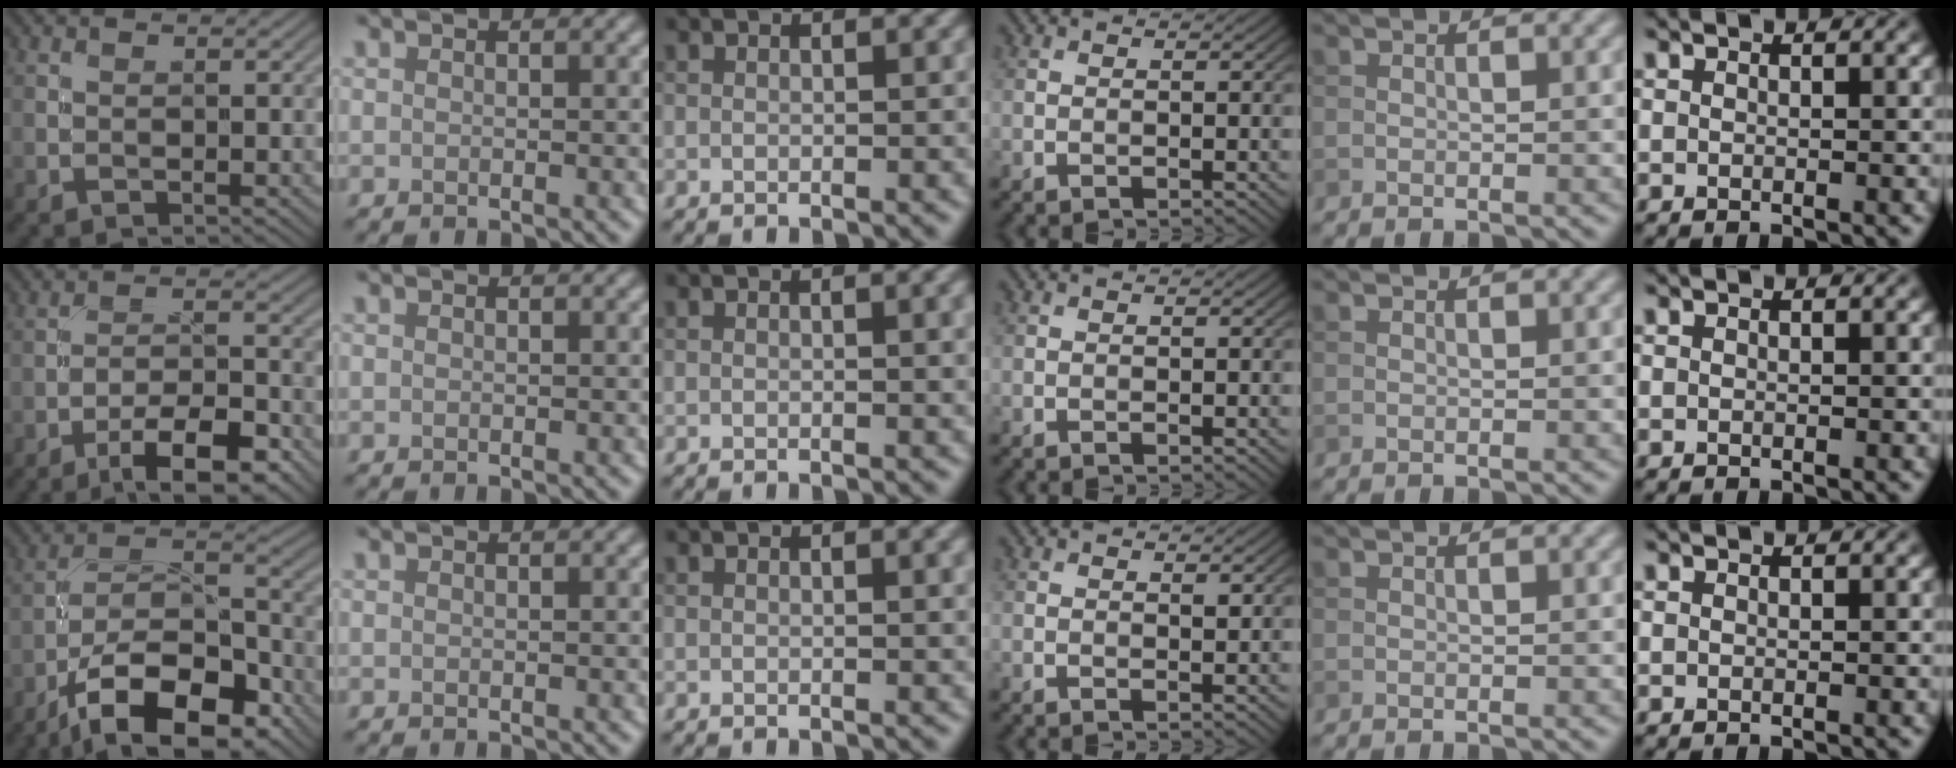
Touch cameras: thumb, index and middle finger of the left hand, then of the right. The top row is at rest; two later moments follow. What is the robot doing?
{"motion": "screw", "object": "medicine bottle"}